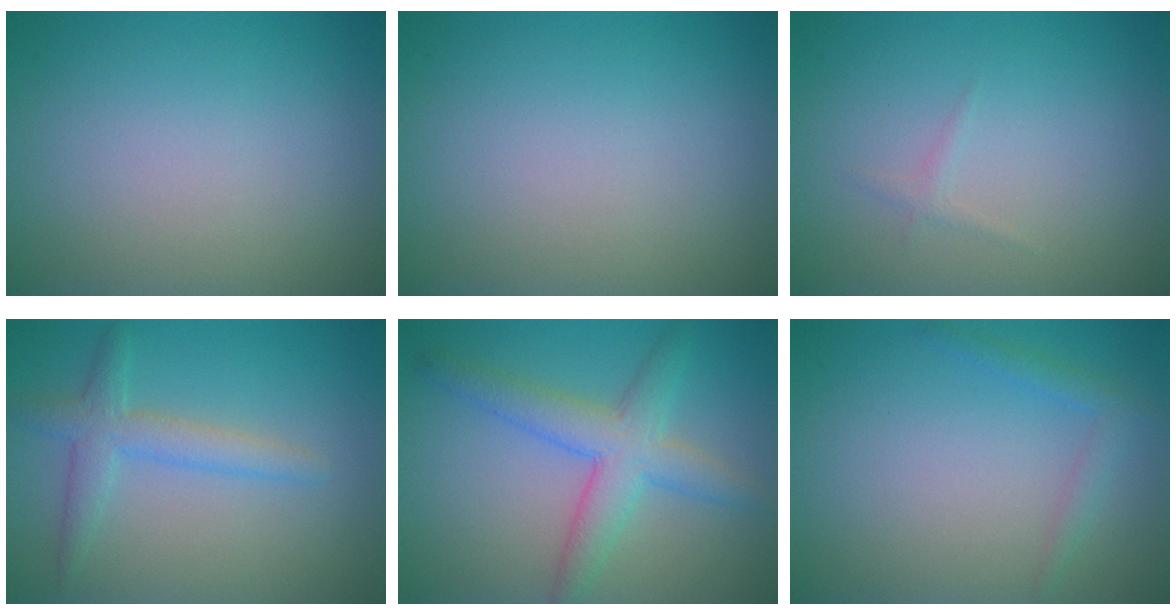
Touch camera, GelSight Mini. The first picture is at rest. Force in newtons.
{"total": 0.0}
{"total": 0.6, "press": 0.6, "slide": 0.0}
{"total": 3.0, "press": 3.0, "slide": 0.0}
{"total": 4.7, "press": 4.7, "slide": 0.0}
{"total": 1.6, "press": 1.6, "slide": 0.1}